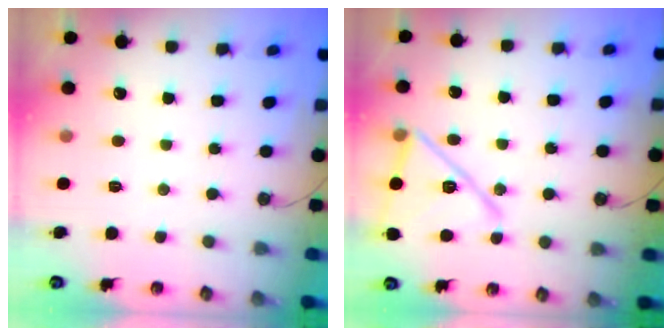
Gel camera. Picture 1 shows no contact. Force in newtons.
{"total": 17.6, "press": 15.8, "slide": 7.7}